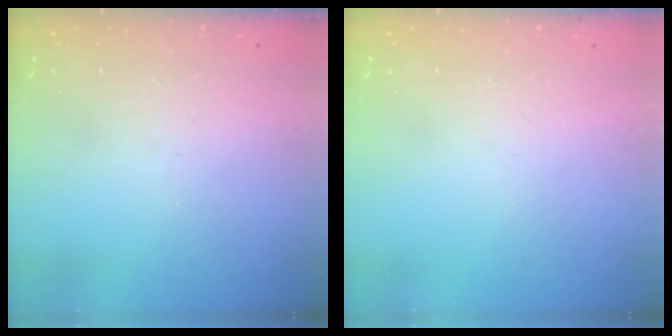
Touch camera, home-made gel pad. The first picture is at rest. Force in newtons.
{"total": 0.0}